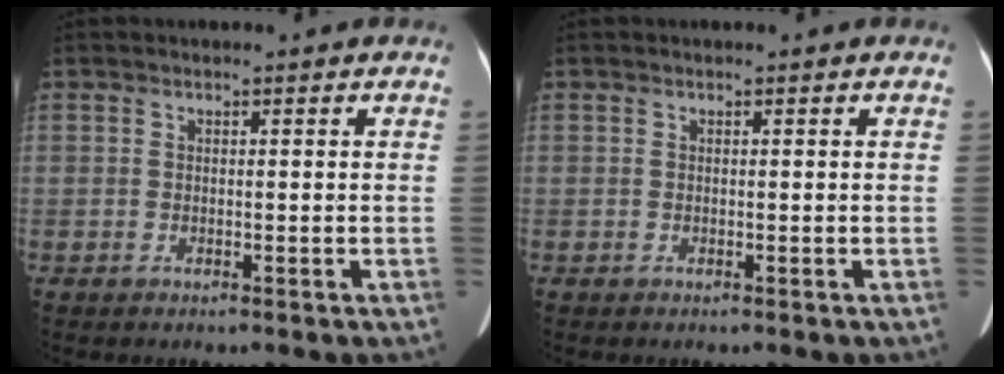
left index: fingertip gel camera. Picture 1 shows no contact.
{"total": 0.0}